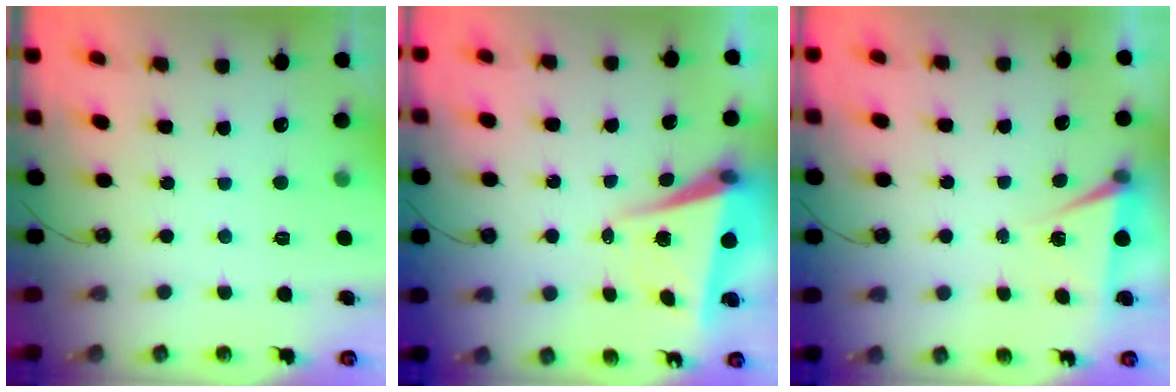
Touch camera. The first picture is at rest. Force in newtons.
{"total": 5.6, "press": 5.6, "slide": 0.2}
{"total": 4.9, "press": 2.2, "slide": 4.4}